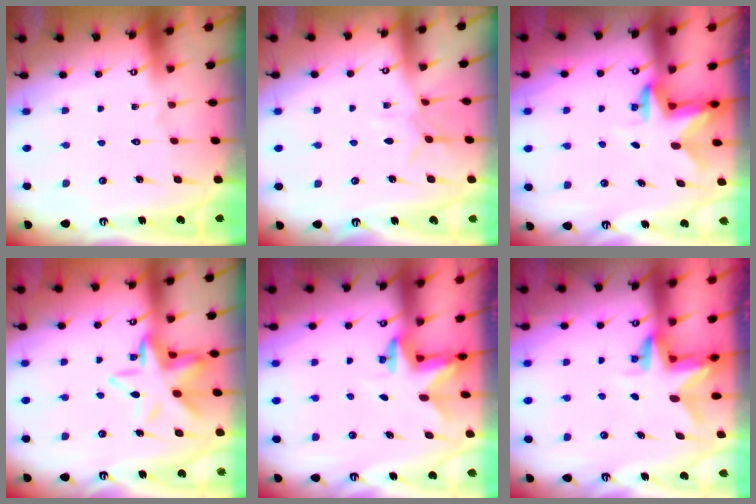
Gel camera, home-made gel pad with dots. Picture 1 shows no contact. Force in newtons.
{"total": 5.3, "press": 5.3, "slide": 0.6}
{"total": 2.6, "press": 2.5, "slide": 0.5}
{"total": 13.6, "press": 13.5, "slide": 2.0}
{"total": 2.4, "press": 2.4, "slide": 0.4}
{"total": 3.2, "press": 3.2, "slide": 0.2}